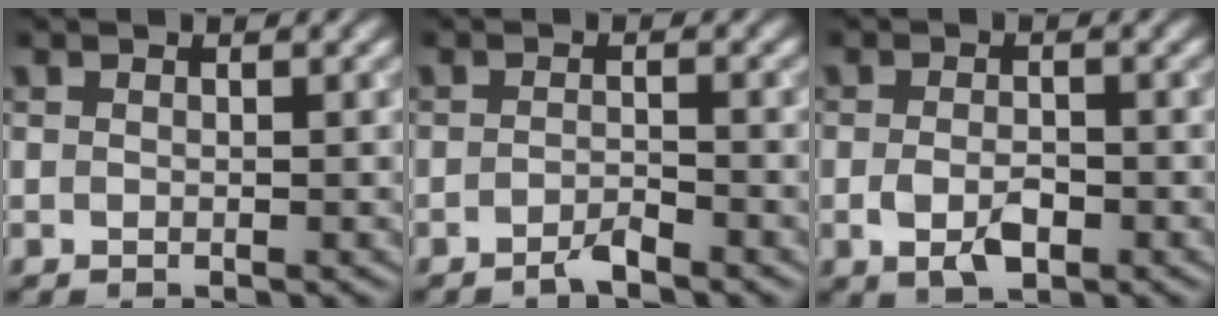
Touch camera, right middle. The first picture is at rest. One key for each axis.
{"total": 1.5, "fx": -1.2, "fy": 0.2, "fz": 0.9, "tx": -0.016, "ty": 0.002, "tz": -0.027}
{"total": 2.6, "fx": -0.8, "fy": 1.3, "fz": 2.0, "tx": -0.043, "ty": -0.006, "tz": -0.013}